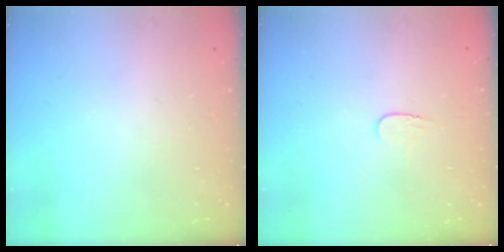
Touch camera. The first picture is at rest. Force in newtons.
{"total": 3.7, "press": 3.7, "slide": 0.4}